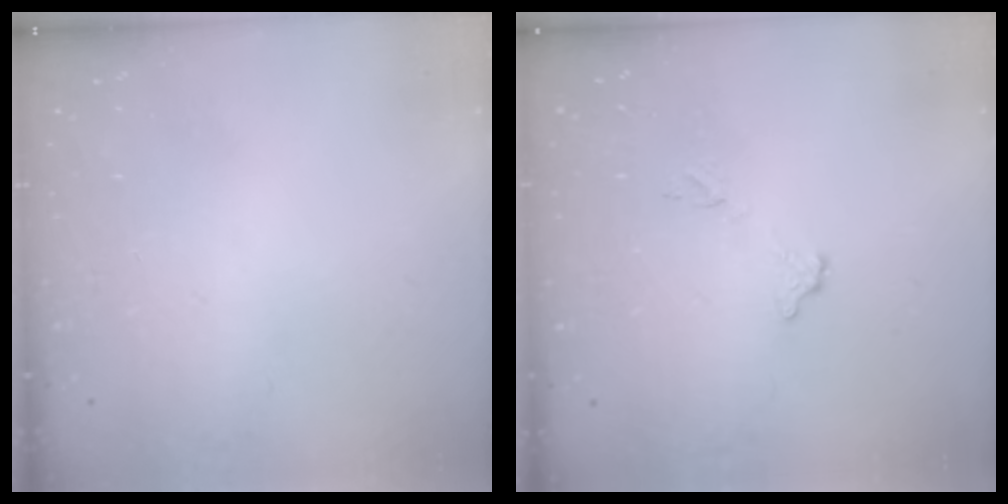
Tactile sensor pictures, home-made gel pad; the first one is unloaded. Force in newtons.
{"total": 6.8, "press": 6.8, "slide": 0.4}